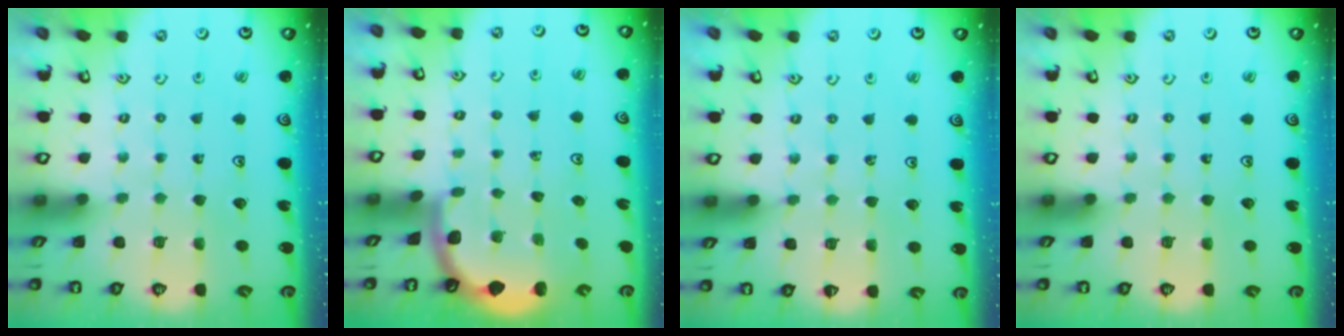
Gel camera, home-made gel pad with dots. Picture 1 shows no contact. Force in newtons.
{"total": 1.7, "press": 1.7, "slide": 0.0}
{"total": 2.5, "press": 2.5, "slide": 0.4}
{"total": 0.0}